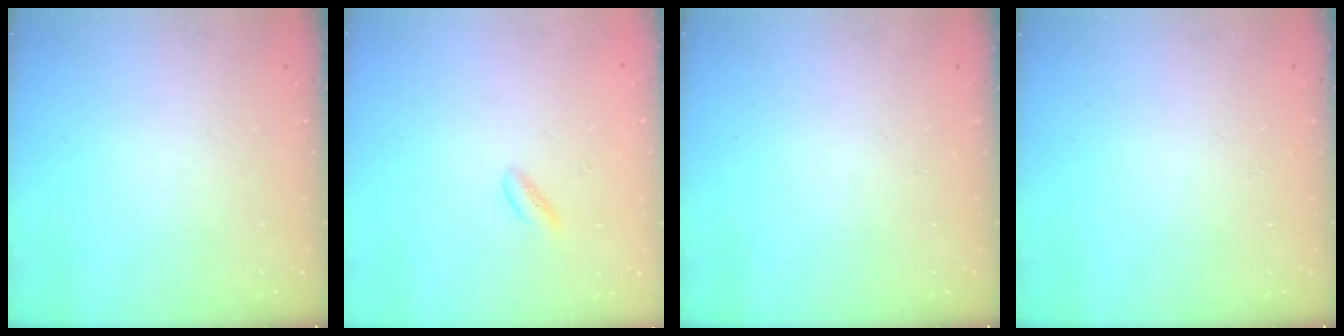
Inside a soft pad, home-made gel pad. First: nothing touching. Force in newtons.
{"total": 1.3, "press": 1.1, "slide": 0.6}
{"total": 0.0}
{"total": 0.0}